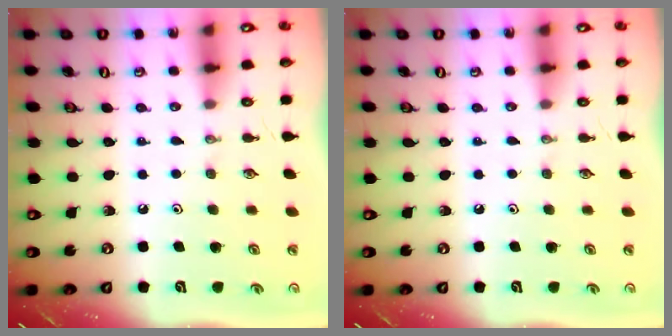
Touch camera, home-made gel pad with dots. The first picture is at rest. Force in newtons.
{"total": 0.0}